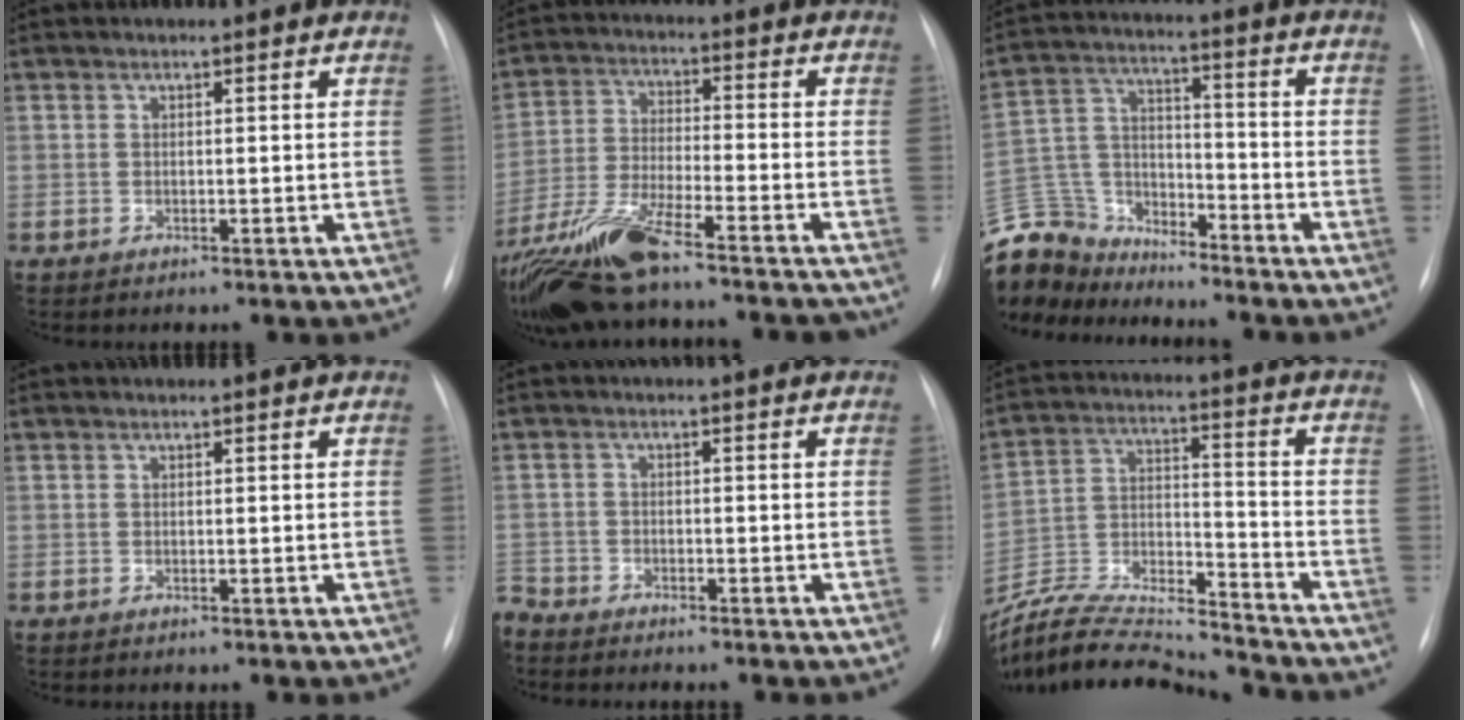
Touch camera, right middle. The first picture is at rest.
{"total": 18.1, "force": [-14.8, 1.8, 10.3], "torque": [-0.218, -0.023, -0.261]}
{"total": 15.4, "force": [-14.2, 5.2, 2.5], "torque": [-0.071, 0.032, -0.263]}
{"total": 0.0}
{"total": 4.6, "force": [-4.4, 1.1, 0.7], "torque": [-0.007, -0.012, -0.082]}
{"total": 18.7, "force": [-17.7, 1.4, 5.8], "torque": [-0.122, 0.004, -0.305]}